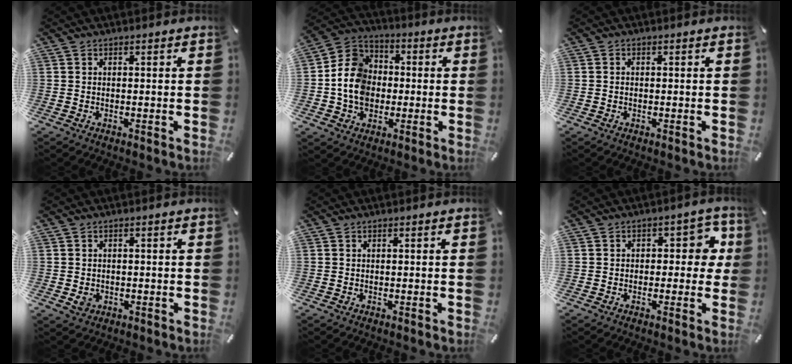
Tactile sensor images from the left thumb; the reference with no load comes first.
{"total": 11.3, "force": [-1.5, 10.0, 4.9], "torque": [-0.120, 0.026, -0.025]}
{"total": 0.6, "force": [-0.2, 0.4, 0.4], "torque": [-0.009, 0.001, -0.004]}
{"total": 2.3, "force": [-0.5, 2.0, 1.0], "torque": [-0.010, -0.001, -0.010]}
{"total": 0.0}
{"total": 6.4, "force": [0.7, 4.2, 4.7], "torque": [-0.052, 0.004, 0.004]}